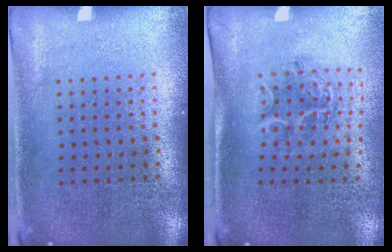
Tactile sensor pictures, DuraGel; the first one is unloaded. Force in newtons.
{"total": 1.1, "press": 1.1, "slide": 0.1}